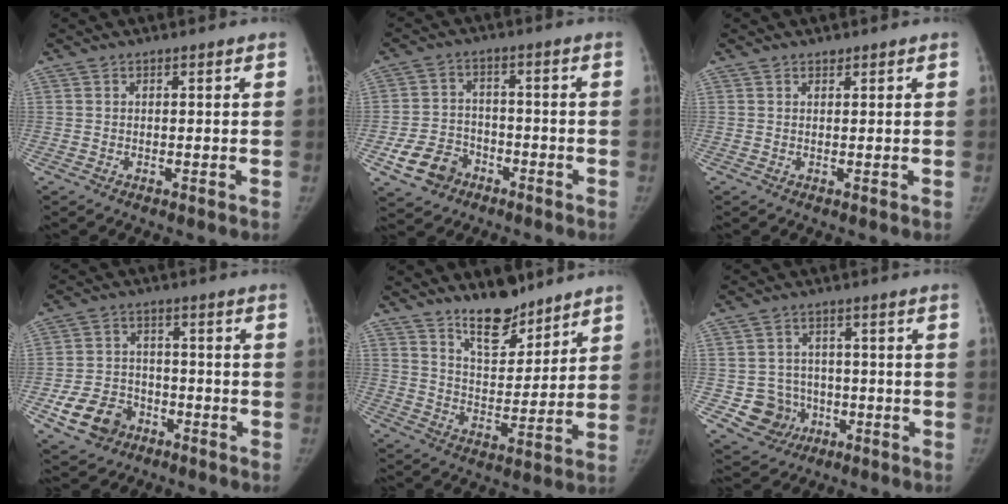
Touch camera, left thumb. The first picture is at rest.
{"total": 8.3, "force": [-4.2, 6.4, 3.1], "torque": [-0.042, 0.026, -0.071]}
{"total": 0.7, "force": [0.6, 0.3, 0.1], "torque": [0.002, -0.004, 0.007]}
{"total": 9.6, "force": [-4.5, 7.6, 3.9], "torque": [-0.054, 0.027, -0.071]}
{"total": 10.9, "force": [8.7, 4.4, 4.8], "torque": [-0.049, -0.073, 0.154]}
{"total": 7.6, "force": [-2.0, 7.2, 1.4], "torque": [0.003, 0.016, -0.023]}